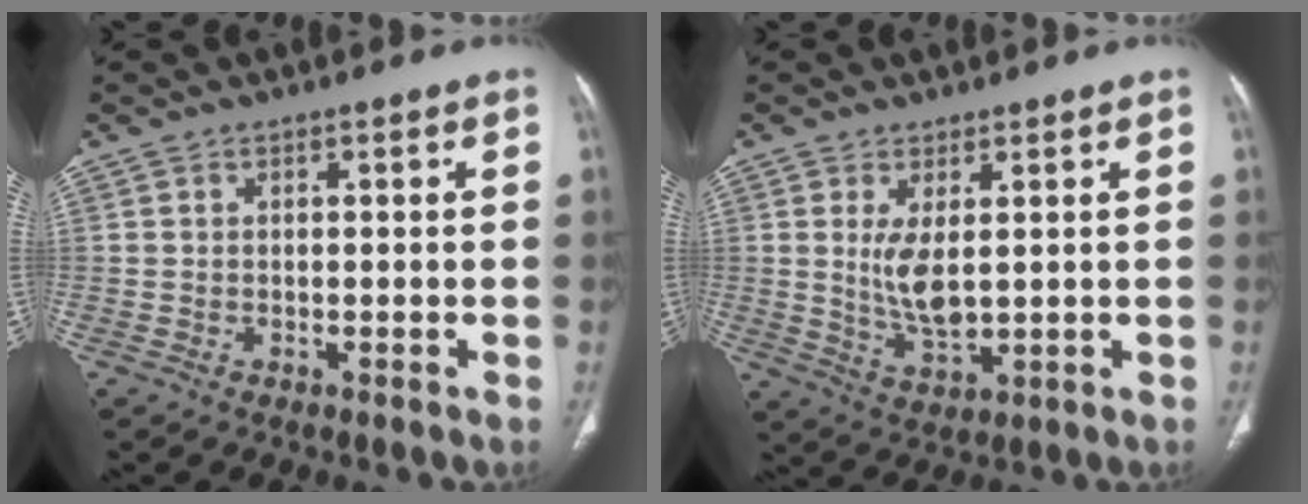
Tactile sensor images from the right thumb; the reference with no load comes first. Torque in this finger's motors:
{"motor_torque": [-0.42, 0.72, 0.78, 0.11, 0.01]}